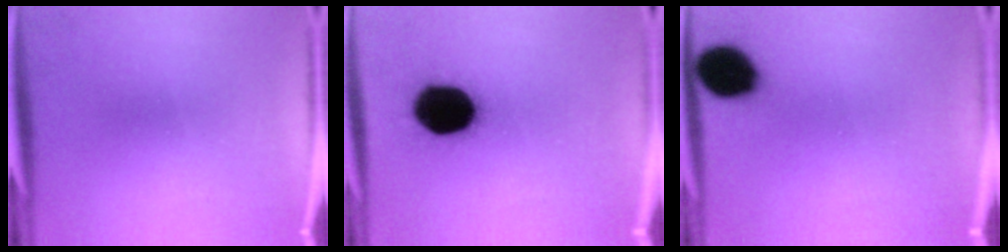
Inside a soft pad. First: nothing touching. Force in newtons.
{"total": 19.2}
{"total": 11.9}